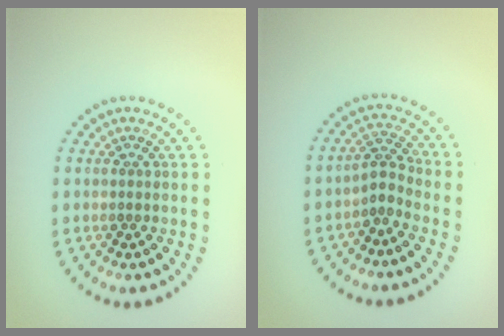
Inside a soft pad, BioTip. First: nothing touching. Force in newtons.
{"total": 2.2, "press": 1.5, "slide": 1.6}